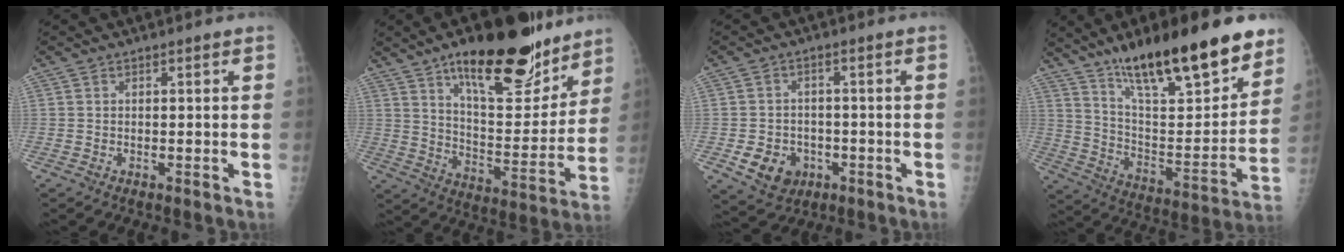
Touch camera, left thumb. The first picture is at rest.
{"total": 23.1, "force": [15.3, 8.6, 15.1], "torque": [-0.174, -0.076, 0.238]}
{"total": 7.3, "force": [-2.4, 6.0, 3.2], "torque": [-0.035, 0.013, -0.029]}
{"total": 26.4, "force": [18.0, 7.1, 18.0], "torque": [-0.250, -0.068, 0.296]}